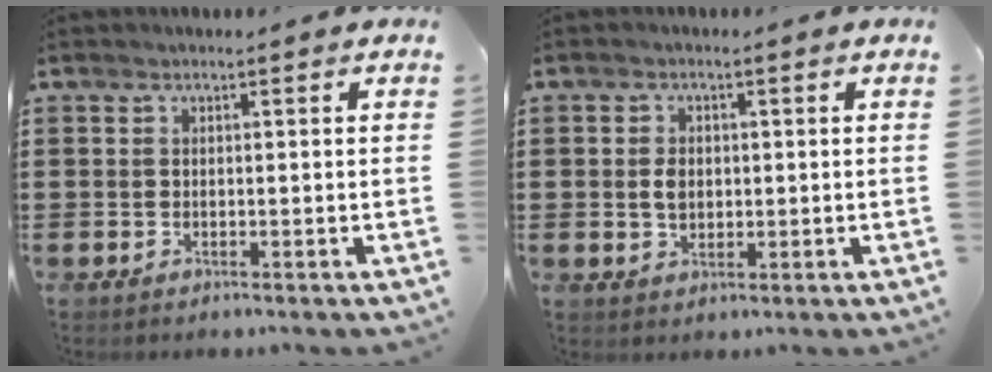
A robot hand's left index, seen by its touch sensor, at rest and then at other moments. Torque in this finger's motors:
{"motor_torque": [0.54, 0.49, 0.18, 0.07]}